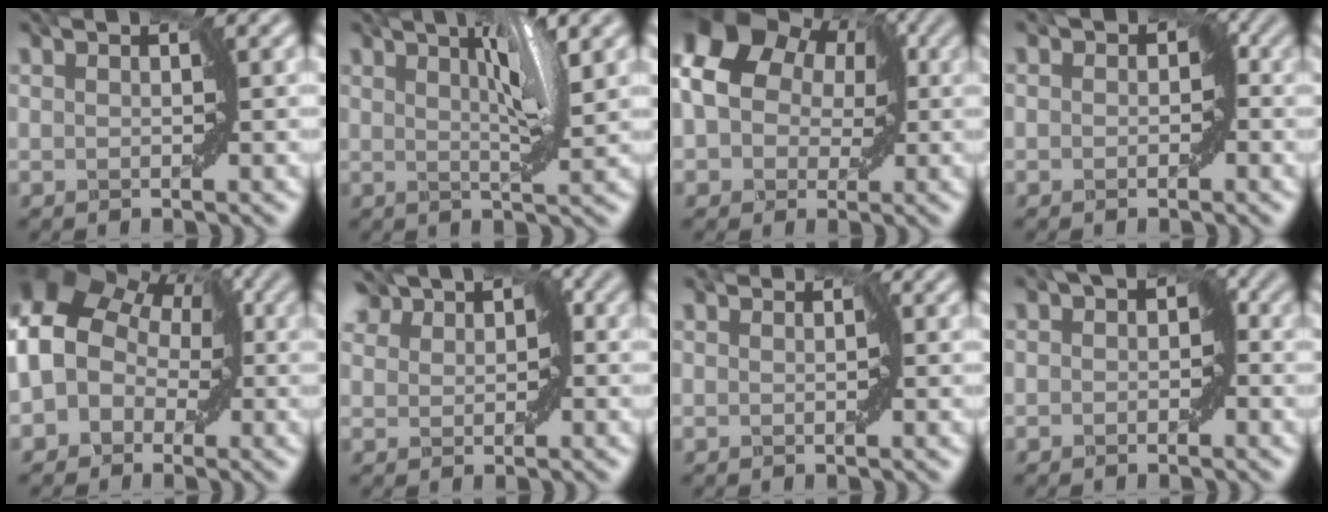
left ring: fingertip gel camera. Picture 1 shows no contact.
{"total": 4.5, "force": [1.7, 1.0, 4.0], "torque": [-0.045, 0.003, 0.021]}
{"total": 9.5, "force": [1.7, 7.8, 5.0], "torque": [-0.085, 0.034, 0.012]}
{"total": 1.6, "force": [-0.2, 1.4, 0.8], "torque": [0.012, 0.001, -0.005]}
{"total": 7.8, "force": [0.5, 6.6, 4.1], "torque": [-0.057, 0.011, -0.006]}
{"total": 3.0, "force": [1.5, 2.3, 1.1], "torque": [-0.022, 0.010, 0.024]}
{"total": 0.0}
{"total": 1.9, "force": [0.0, 1.4, 1.3], "torque": [0.001, 0.004, -0.006]}